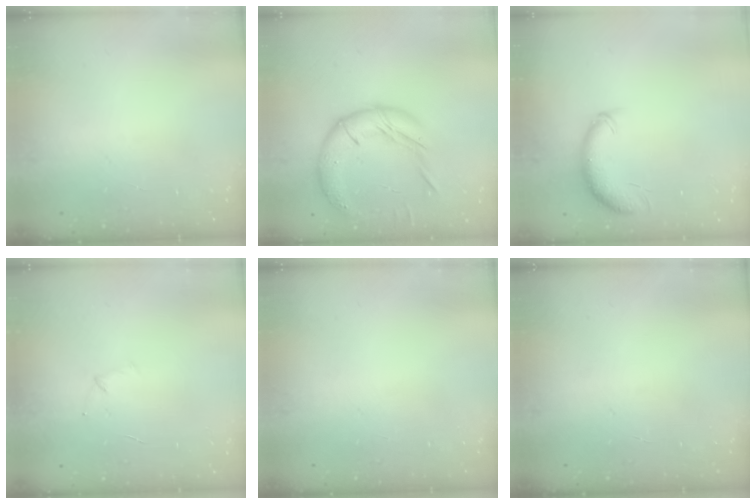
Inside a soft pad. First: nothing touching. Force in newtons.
{"total": 15.8, "press": 15.7, "slide": 1.7}
{"total": 8.7, "press": 8.6, "slide": 1.6}
{"total": 3.8, "press": 3.7, "slide": 1.0}
{"total": 0.0}
{"total": 0.0}